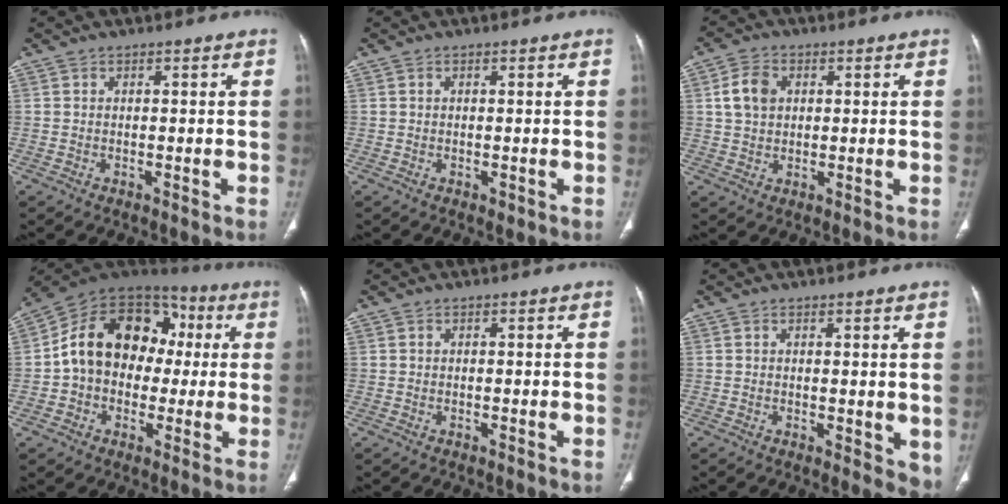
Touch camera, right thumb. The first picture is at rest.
{"total": 0.6, "force": [0.0, 0.4, 0.4], "torque": [-0.007, -0.003, 0.002]}
{"total": 5.7, "force": [1.3, 4.3, 3.5], "torque": [-0.058, 0.003, 0.024]}
{"total": 19.0, "force": [1.1, 14.6, 12.1], "torque": [-0.164, 0.051, 0.010]}
{"total": 0.0}
{"total": 4.8, "force": [0.5, 2.3, 4.2], "torque": [-0.040, -0.015, 0.009]}